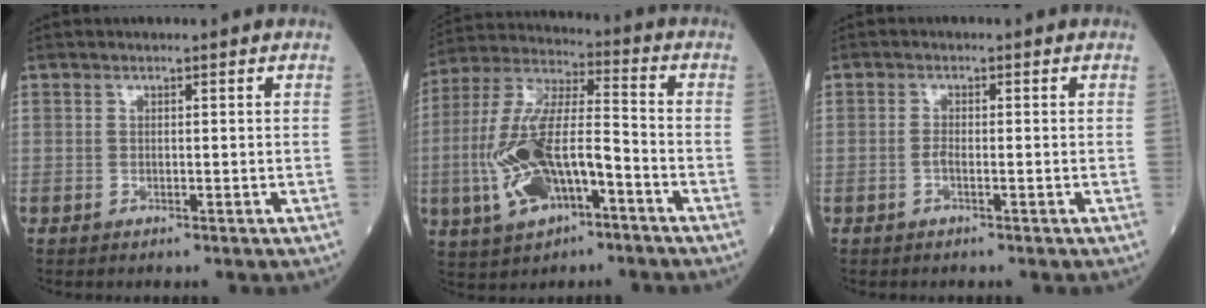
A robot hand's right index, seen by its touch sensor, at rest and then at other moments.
{"total": 15.2, "force": [-5.0, 5.5, 13.3], "torque": [-0.286, 0.007, -0.087]}
{"total": 1.3, "force": [-0.5, 0.3, 1.1], "torque": [-0.024, 0.002, -0.011]}